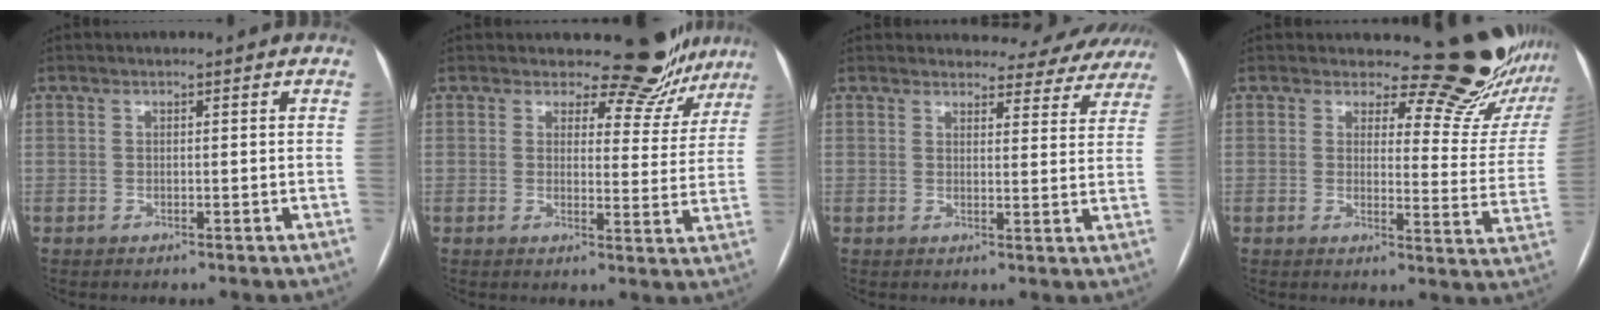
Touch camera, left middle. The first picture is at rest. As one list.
[{"total": 9.5, "force": [8.5, 3.9, 1.6], "torque": [0.007, -0.025, 0.077]}, {"total": 12.6, "force": [11.9, 3.9, 1.1], "torque": [0.025, -0.026, 0.108]}, {"total": 13.6, "force": [12.9, 2.5, 3.3], "torque": [-0.017, -0.105, 0.127]}]